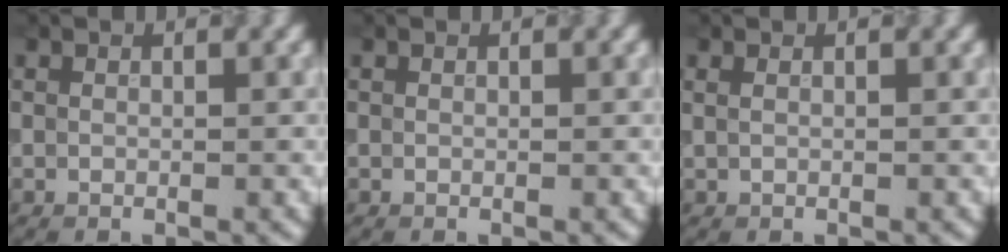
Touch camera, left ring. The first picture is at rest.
{"total": 0.0}
{"total": 0.9, "force": [0.4, 0.5, 0.6], "torque": [-0.011, 0.000, 0.007]}